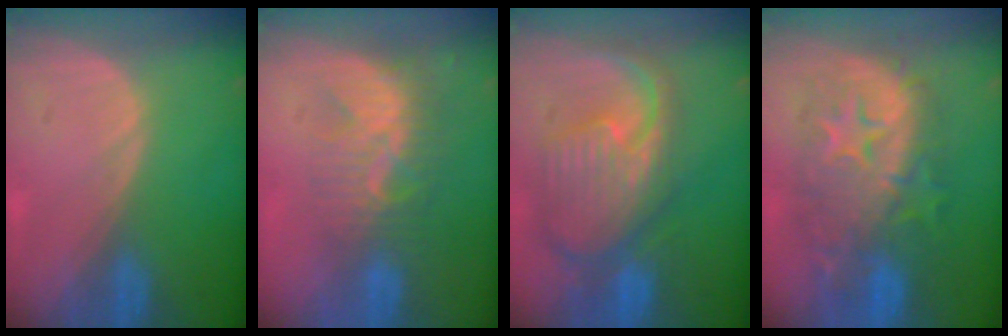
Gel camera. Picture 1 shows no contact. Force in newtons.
{"total": 8.9, "press": 7.6, "slide": 4.5}
{"total": 11.8, "press": 10.2, "slide": 6.0}
{"total": 12.0, "press": 11.9, "slide": 1.2}